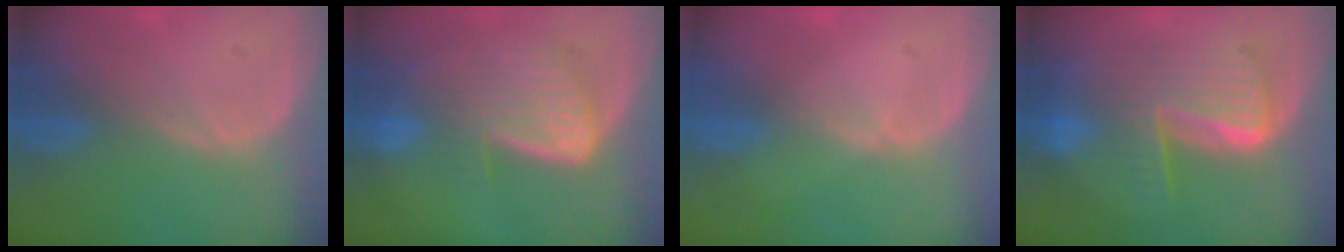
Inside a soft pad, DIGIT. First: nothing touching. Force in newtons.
{"total": 7.6, "press": 7.2, "slide": 2.2}
{"total": 0.6, "press": 0.5, "slide": 0.2}
{"total": 9.9, "press": 9.9, "slide": 0.9}